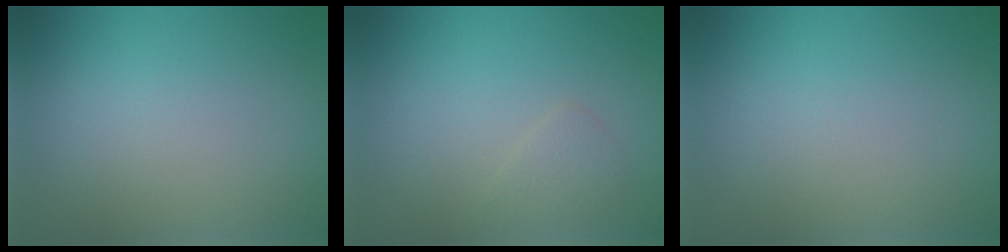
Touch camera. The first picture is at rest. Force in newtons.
{"total": 1.1, "press": 1.1, "slide": 0.0}
{"total": 0.0}